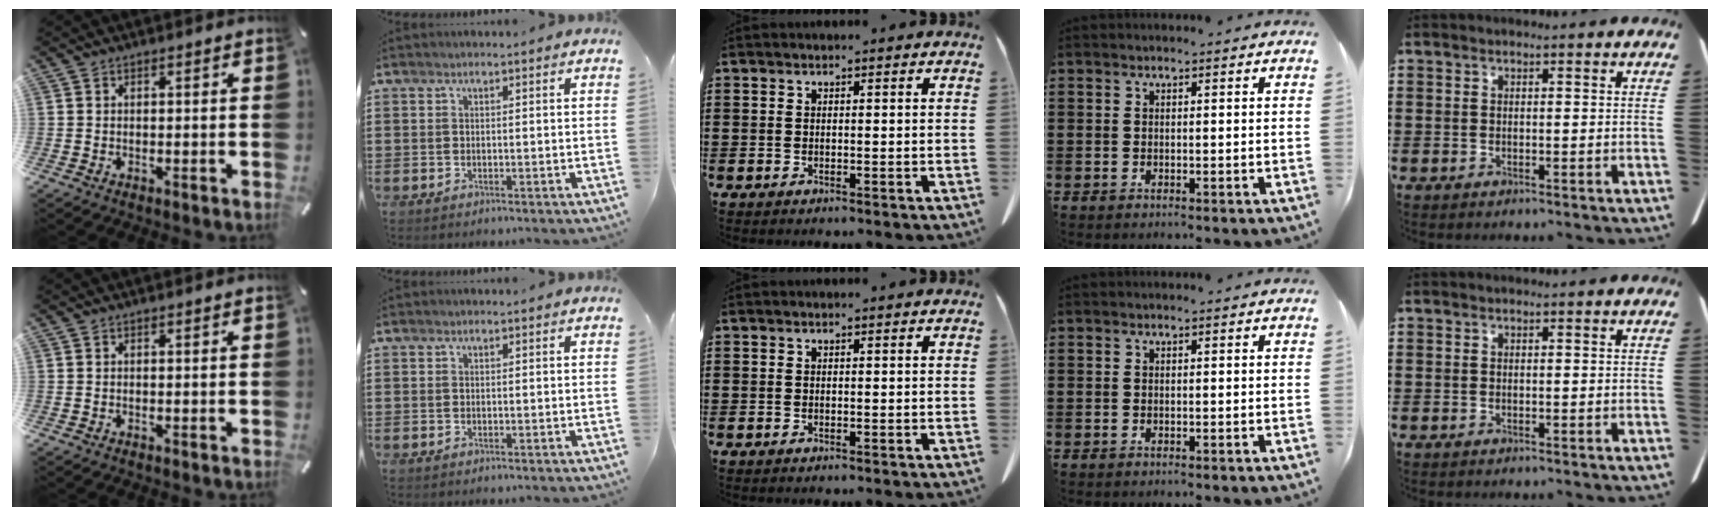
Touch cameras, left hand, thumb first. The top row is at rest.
{}